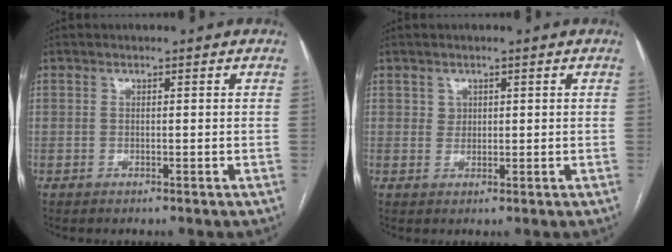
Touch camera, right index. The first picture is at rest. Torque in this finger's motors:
{"motor_torque": [-0.07, 0.00, -0.03, 0.00]}